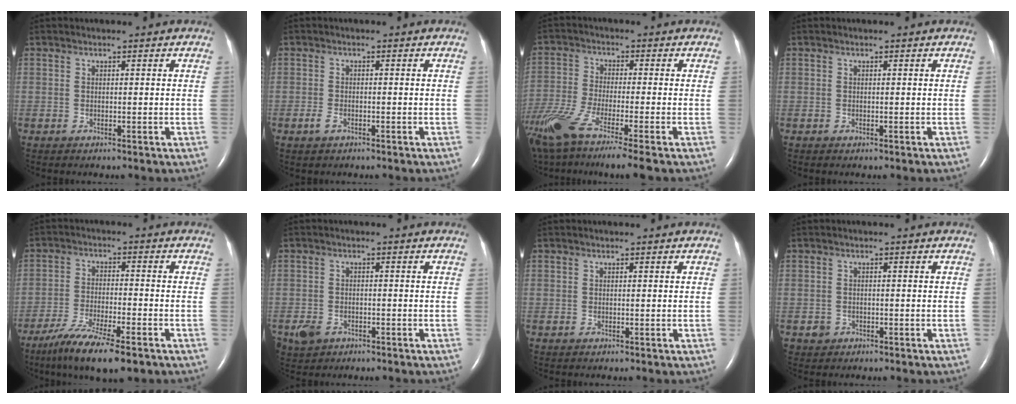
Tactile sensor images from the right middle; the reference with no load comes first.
{"total": 1.5, "force": [-0.9, 0.8, 1.0], "torque": [-0.030, -0.001, -0.015]}
{"total": 14.1, "force": [-10.1, 0.4, 9.9], "torque": [-0.215, -0.047, -0.182]}
{"total": 0.0}
{"total": 11.9, "force": [-8.3, 1.9, 8.4], "torque": [-0.148, -0.030, -0.138]}
{"total": 3.4, "force": [-1.9, 2.6, 1.2], "torque": [-0.029, 0.000, -0.025]}
{"total": 0.0}
{"total": 1.2, "force": [-0.6, 1.1, 0.0], "torque": [0.000, 0.004, -0.009]}